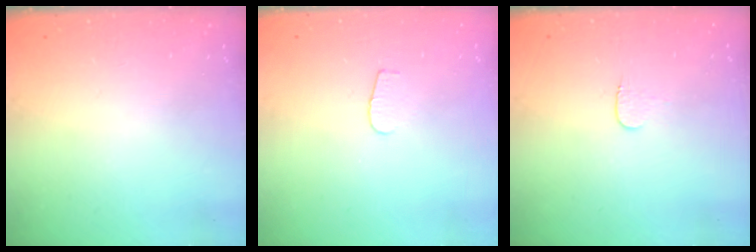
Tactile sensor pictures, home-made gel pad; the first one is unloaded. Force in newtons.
{"total": 3.3, "press": 3.3, "slide": 0.4}
{"total": 3.8, "press": 3.7, "slide": 0.4}